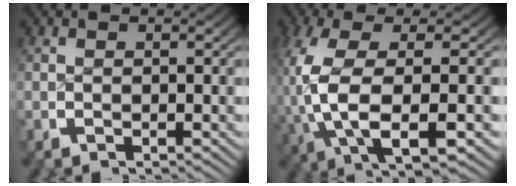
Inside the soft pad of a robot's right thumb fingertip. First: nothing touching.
{"total": 10.5, "force": [-1.0, 5.0, 9.2], "torque": [-0.220, -0.030, 0.008]}